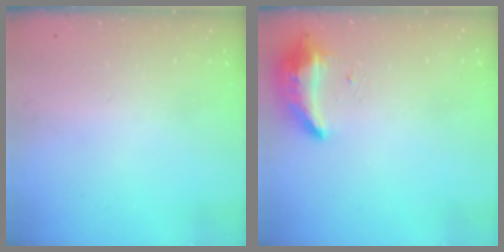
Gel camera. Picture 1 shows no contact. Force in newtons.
{"total": 14.4, "press": 9.5, "slide": 10.8}